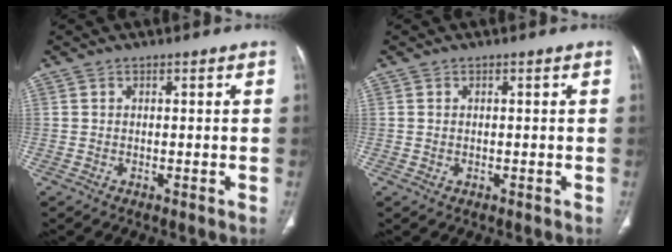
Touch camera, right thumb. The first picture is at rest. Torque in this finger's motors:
{"motor_torque": [-0.37, 0.09, -0.32, 0.30, 0.10]}